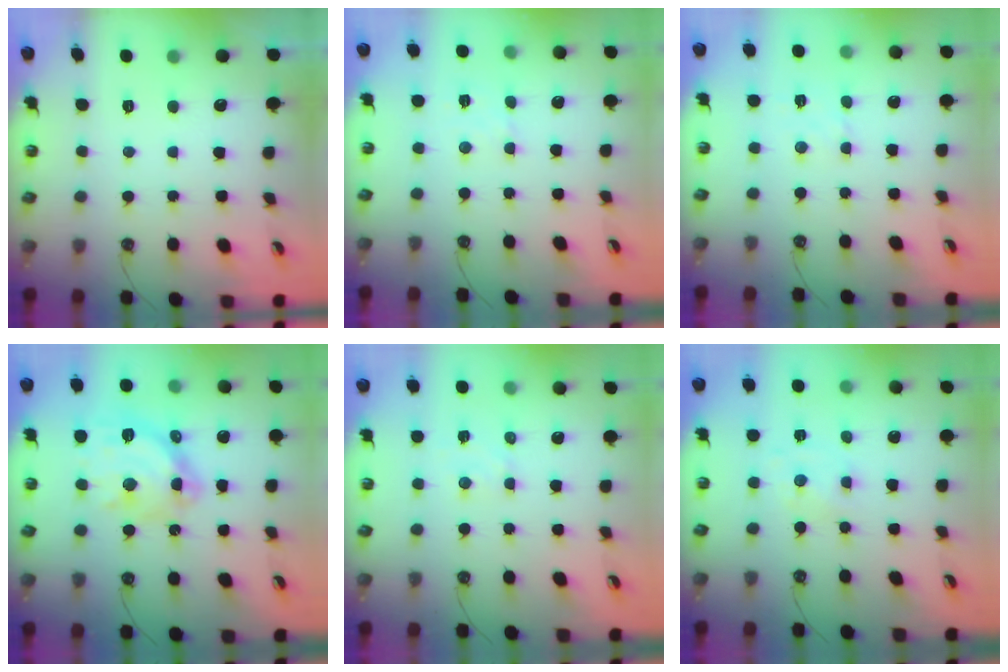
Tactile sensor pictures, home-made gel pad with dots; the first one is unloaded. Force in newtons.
{"total": 2.8, "press": 2.8, "slide": 0.5}
{"total": 2.9, "press": 2.9, "slide": 0.3}
{"total": 16.5, "press": 16.5, "slide": 1.1}
{"total": 4.2, "press": 4.2, "slide": 0.7}
{"total": 1.1, "press": 1.1, "slide": 0.2}